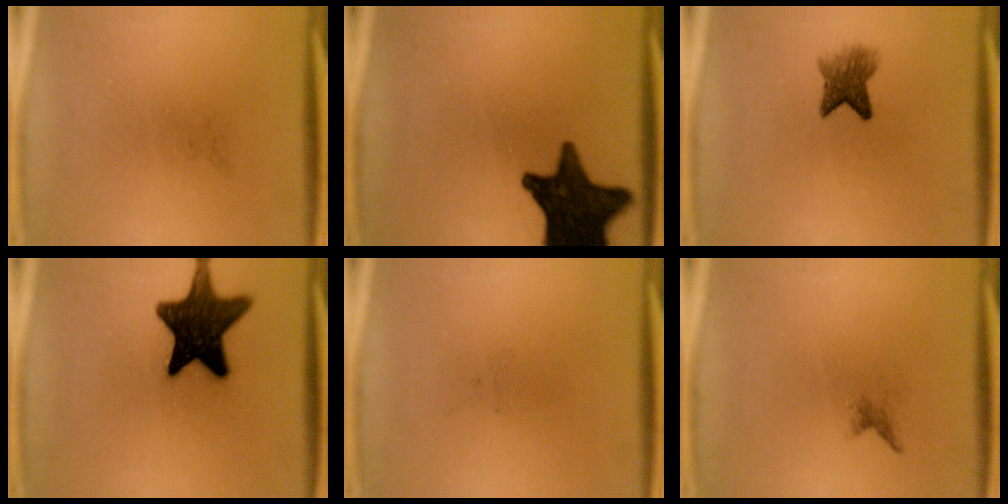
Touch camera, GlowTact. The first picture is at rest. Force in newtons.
{"total": 17.0}
{"total": 4.2}
{"total": 16.0}
{"total": 0.0}
{"total": 0.7}